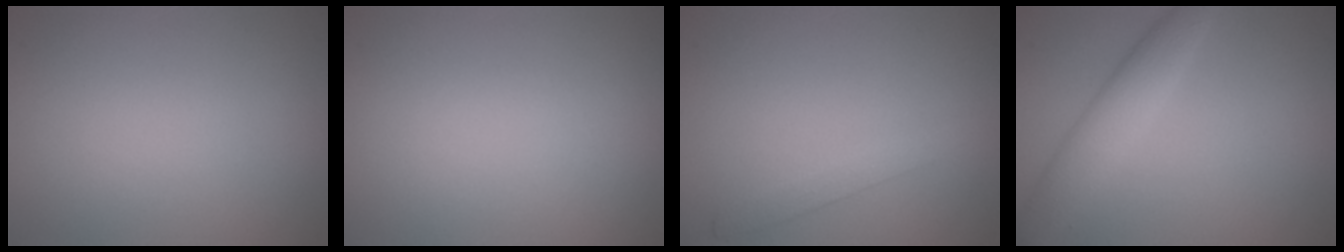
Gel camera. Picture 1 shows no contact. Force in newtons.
{"total": 0.0}
{"total": 1.7, "press": 1.7, "slide": 0.1}
{"total": 3.6, "press": 3.6, "slide": 0.0}